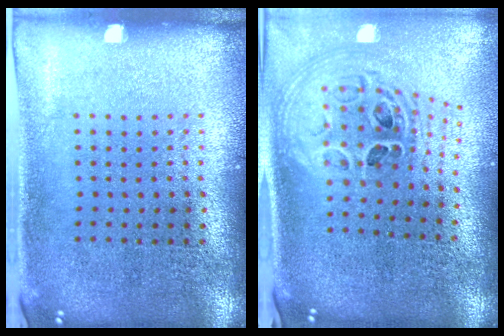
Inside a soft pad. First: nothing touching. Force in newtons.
{"total": 1.9, "press": 1.6, "slide": 1.1}